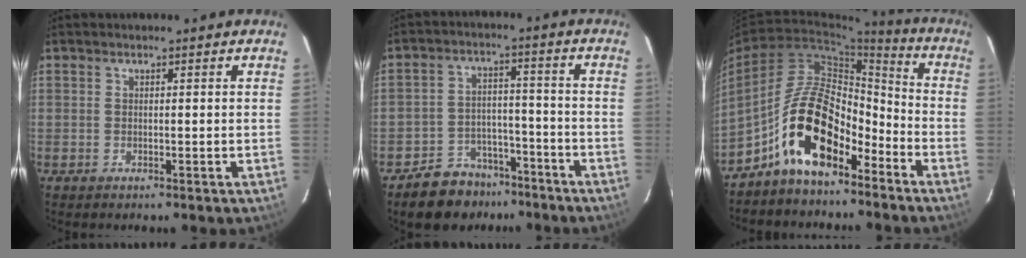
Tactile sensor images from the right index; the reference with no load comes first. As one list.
[{"total": 10.0, "force": [-7.8, 6.0, 1.8], "torque": [-0.047, 0.032, -0.105]}, {"total": 14.9, "force": [-9.1, 6.7, 9.7], "torque": [-0.174, 0.028, -0.161]}]